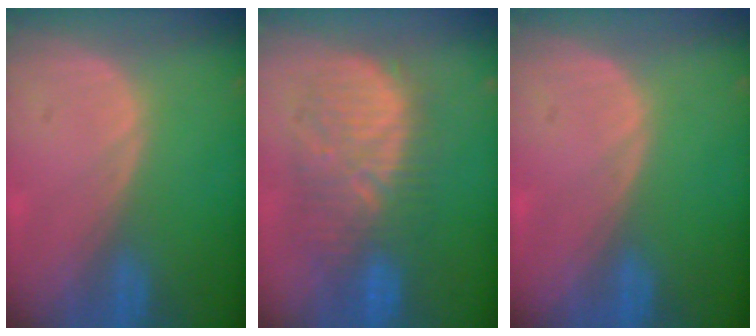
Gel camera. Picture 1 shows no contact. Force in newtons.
{"total": 9.9, "press": 9.8, "slide": 1.5}
{"total": 0.0}